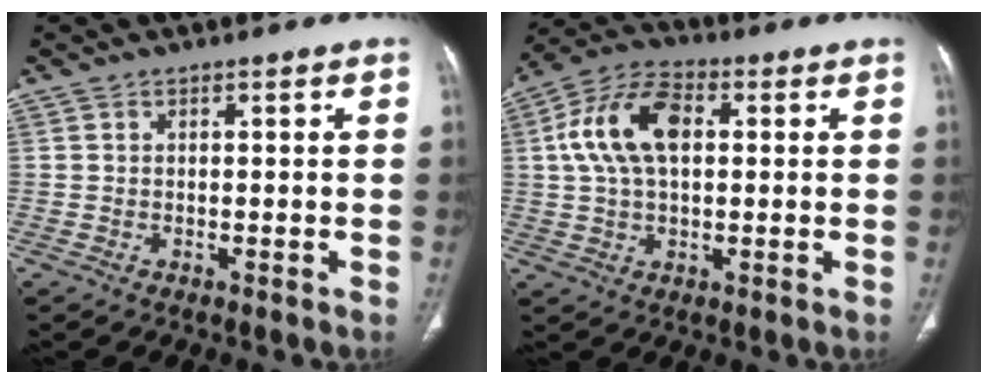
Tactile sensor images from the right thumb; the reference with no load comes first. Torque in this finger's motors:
{"motor_torque": [0.96, 2.63, 0.83, -0.53, 0.14]}